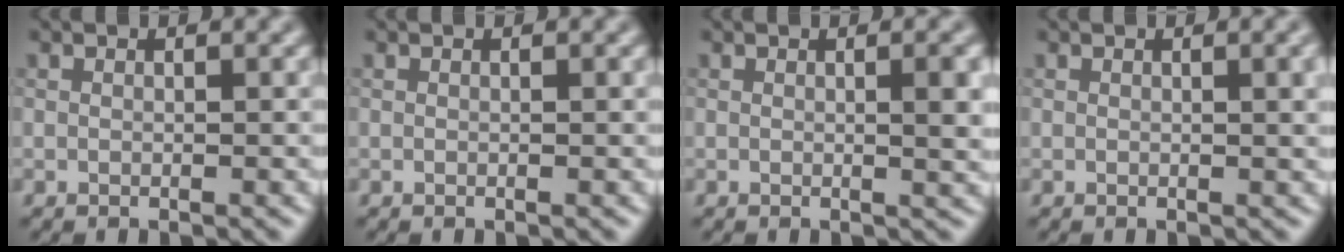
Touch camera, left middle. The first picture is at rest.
{"total": 0.0}
{"total": 2.9, "force": [0.3, 0.7, 2.8], "torque": [-0.033, 0.003, 0.001]}
{"total": 2.5, "force": [0.6, 0.8, 2.3], "torque": [-0.023, 0.005, 0.006]}